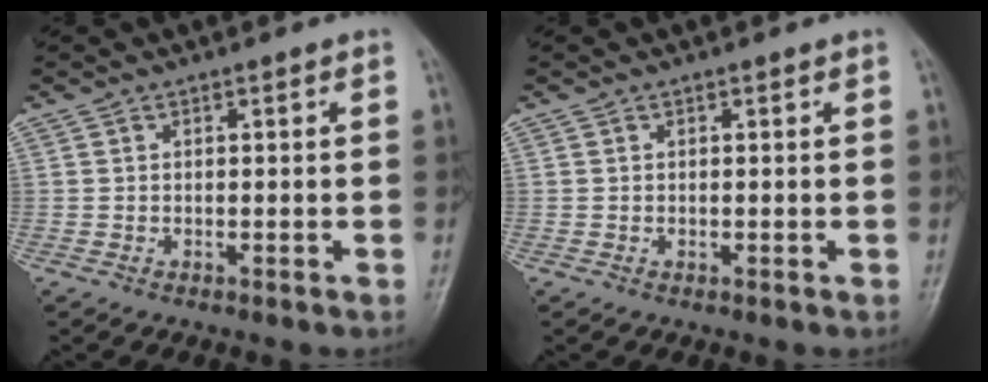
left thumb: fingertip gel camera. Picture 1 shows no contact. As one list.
[{"total": 0.0}]